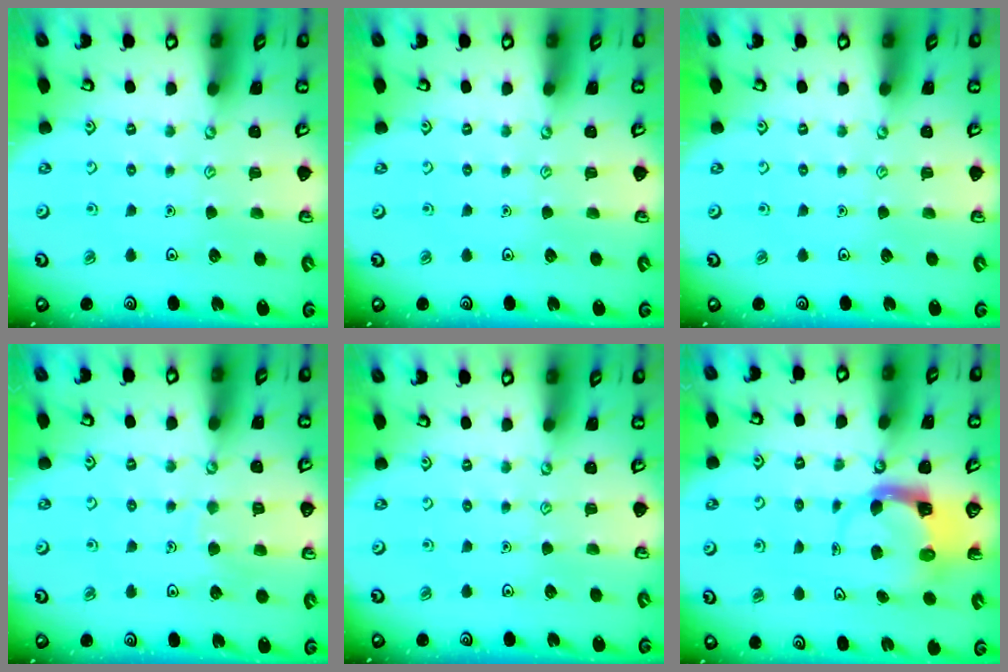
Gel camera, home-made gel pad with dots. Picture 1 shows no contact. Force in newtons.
{"total": 0.0}
{"total": 0.0}
{"total": 3.5, "press": 3.5, "slide": 0.3}
{"total": 0.0}
{"total": 3.9, "press": 3.8, "slide": 0.6}